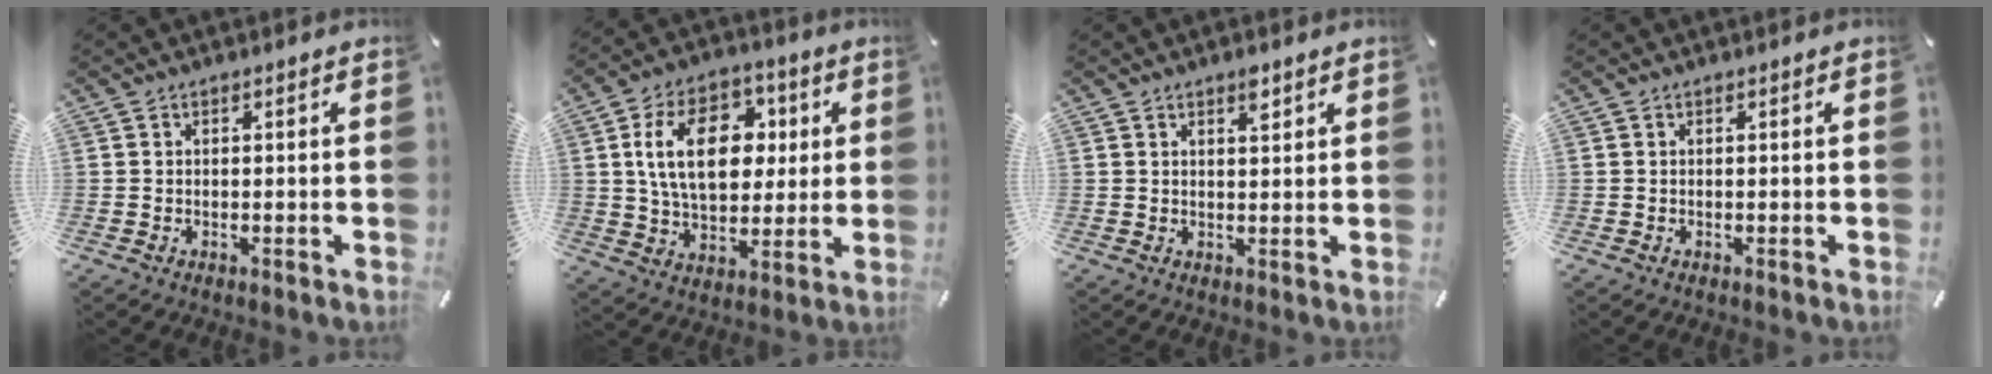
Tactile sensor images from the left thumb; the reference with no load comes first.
{"total": 17.5, "force": [3.6, 11.7, 12.5], "torque": [-0.218, 0.013, 0.059]}
{"total": 2.7, "force": [1.7, 1.1, 1.7], "torque": [-0.021, -0.004, 0.026]}
{"total": 0.0}